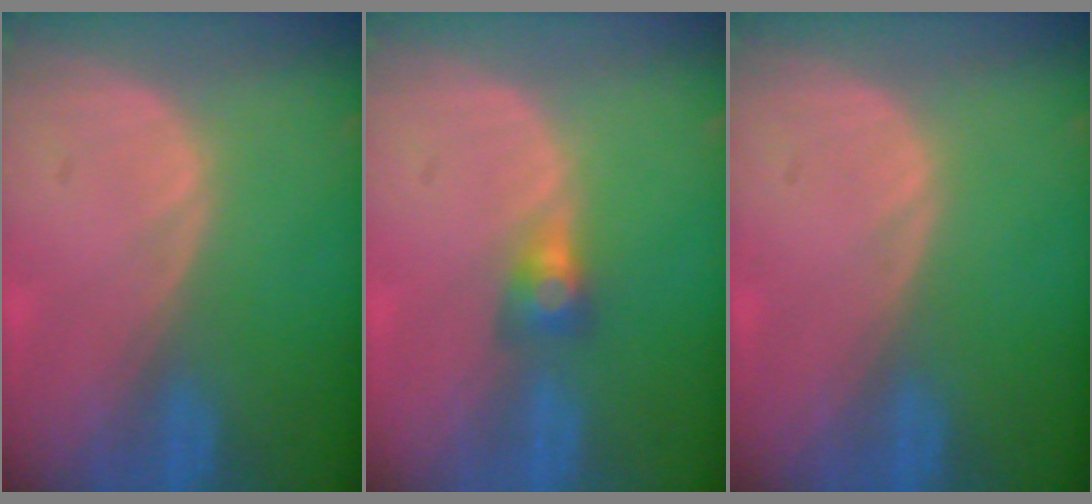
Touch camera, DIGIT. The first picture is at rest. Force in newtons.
{"total": 3.0, "press": 2.5, "slide": 1.6}
{"total": 0.0}